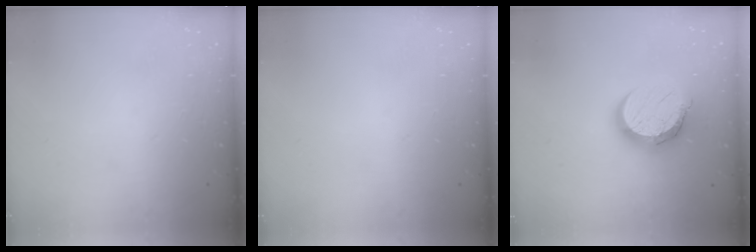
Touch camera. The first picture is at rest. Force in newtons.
{"total": 0.0}
{"total": 12.3, "press": 12.3, "slide": 0.9}